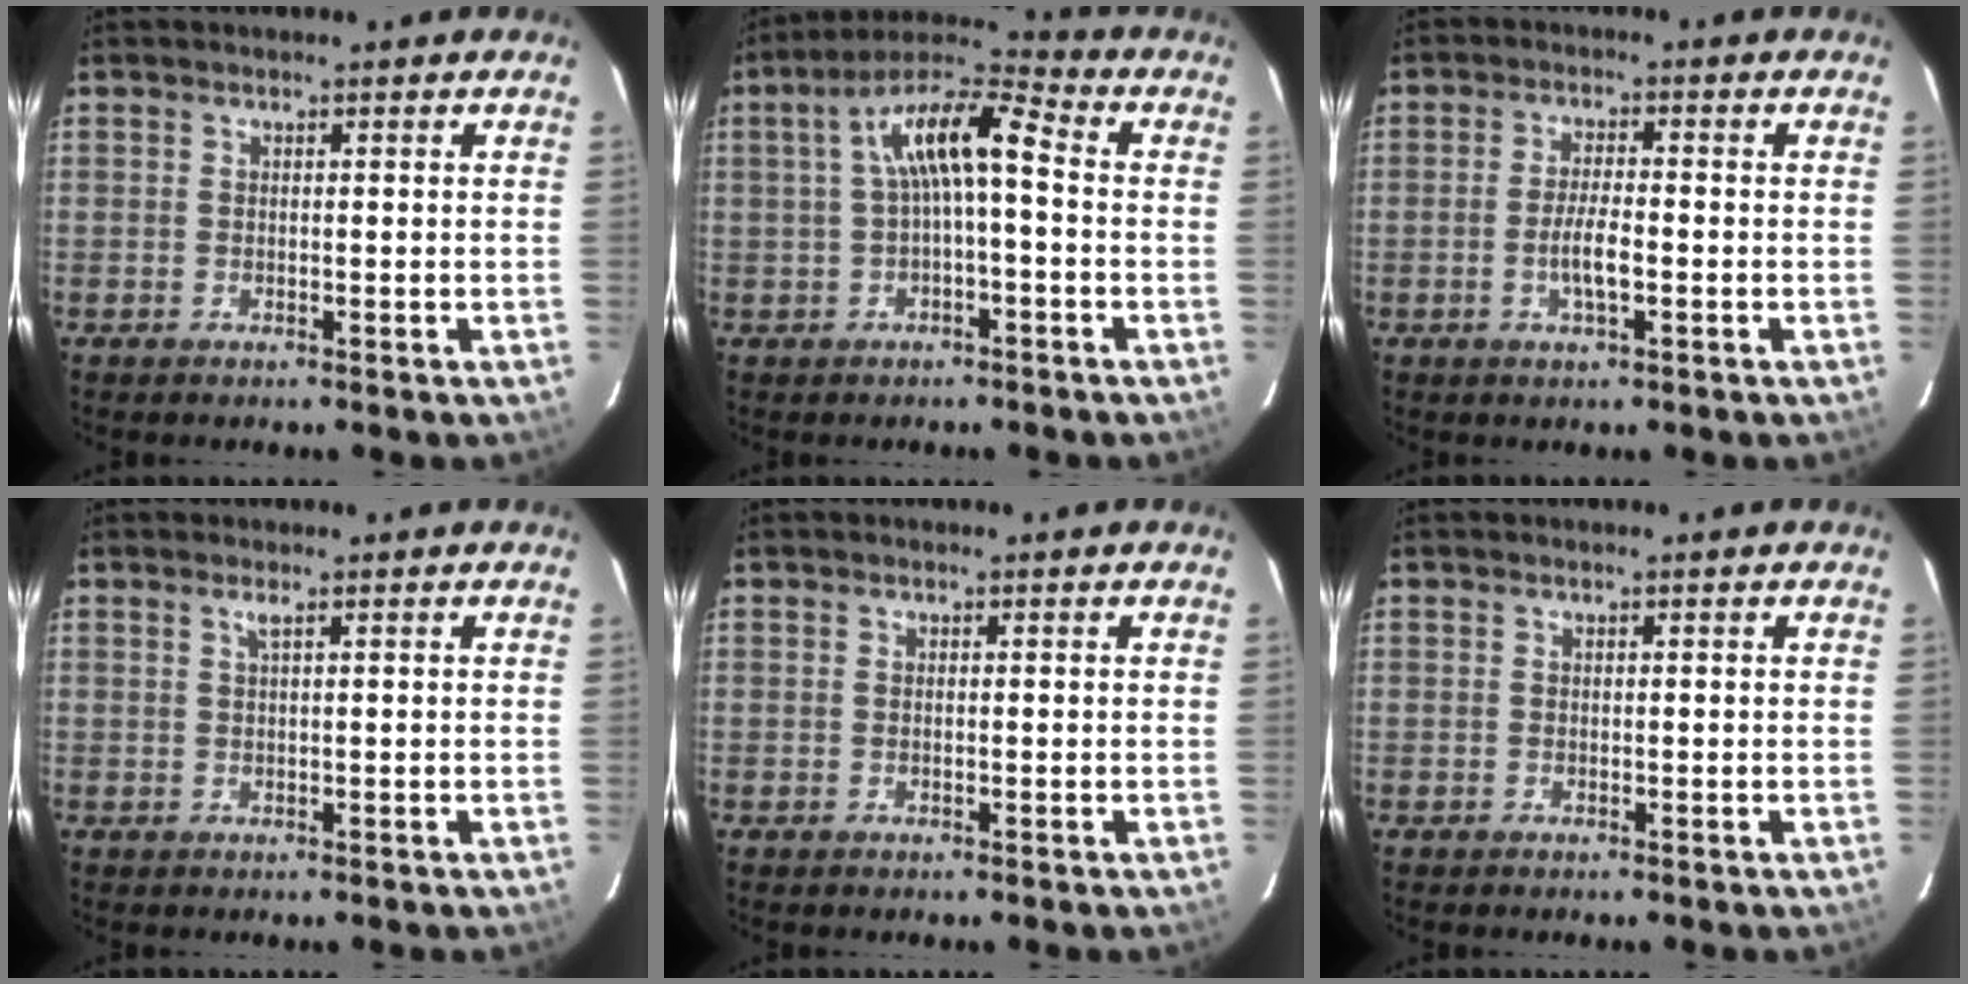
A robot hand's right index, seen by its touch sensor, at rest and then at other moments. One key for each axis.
{"total": 10.0, "fx": 0.1, "fy": 2.7, "fz": 9.7, "tx": -0.183, "ty": 0.028, "tz": 0.001}
{"total": 4.4, "fx": -1.4, "fy": 1.1, "fz": 4.0, "tx": -0.080, "ty": -0.003, "tz": -0.025}
{"total": 0.8, "fx": 0.4, "fy": -0.3, "fz": 0.7, "tx": -0.015, "ty": 0.001, "tz": 0.006}
{"total": 0.0}
{"total": 0.0}